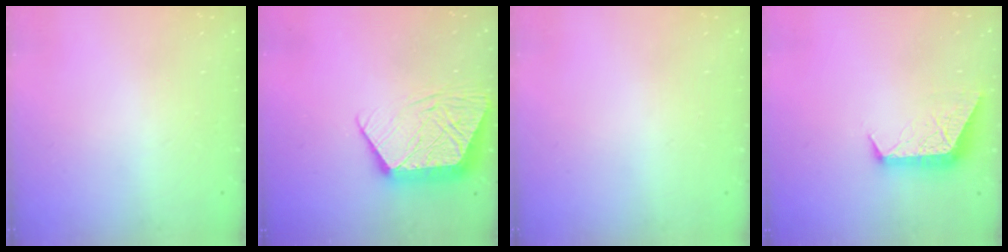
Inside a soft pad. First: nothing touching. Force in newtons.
{"total": 13.5, "press": 13.4, "slide": 1.0}
{"total": 0.0}
{"total": 8.9, "press": 8.9, "slide": 0.4}